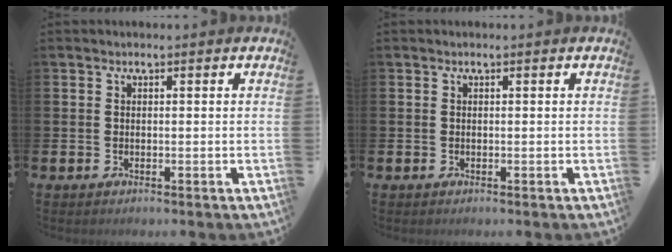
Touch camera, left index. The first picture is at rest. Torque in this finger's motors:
{"motor_torque": [0.00, 0.00, 0.02, 0.00]}